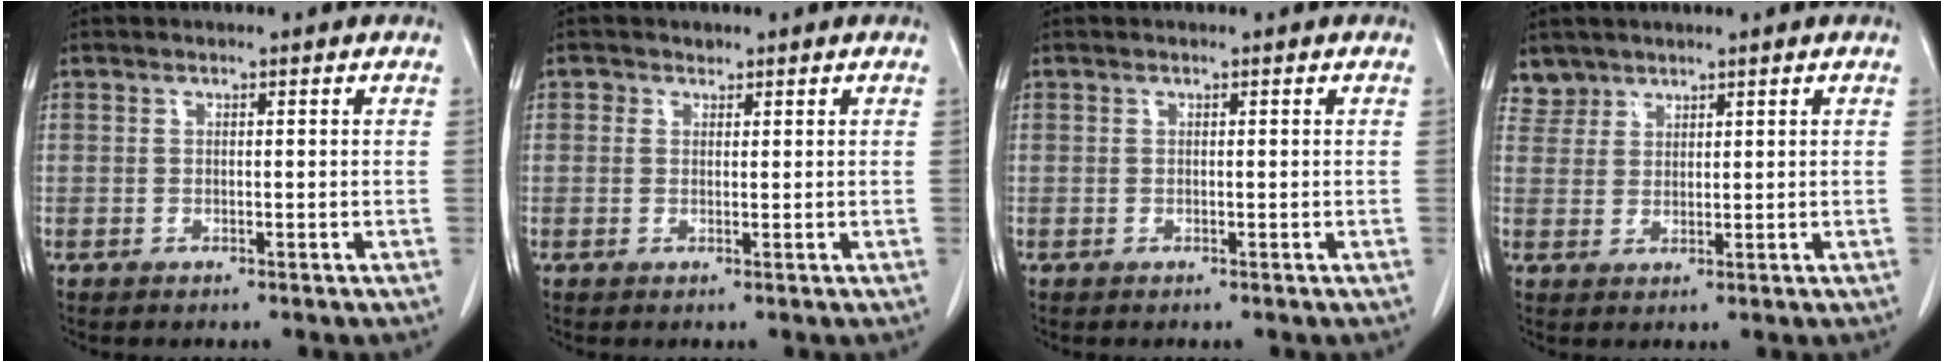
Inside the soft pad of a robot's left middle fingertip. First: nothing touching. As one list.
[{"total": 1.0, "force": [0.6, 0.9, 0.0], "torque": [0.009, -0.001, 0.005]}, {"total": 0.0}, {"total": 2.8, "force": [2.3, 1.4, -0.6], "torque": [0.018, 0.007, 0.045]}]